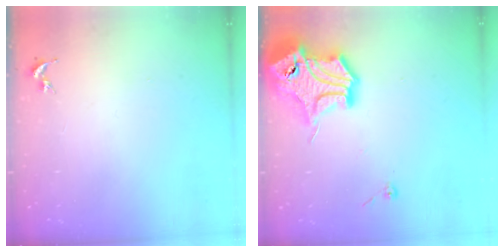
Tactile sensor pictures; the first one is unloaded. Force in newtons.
{"total": 17.4, "press": 17.3, "slide": 2.1}